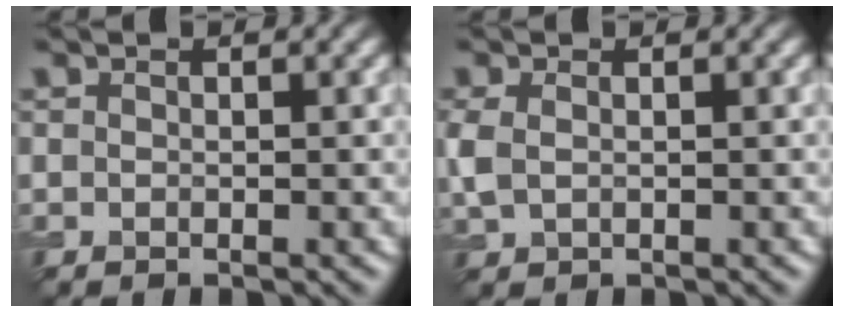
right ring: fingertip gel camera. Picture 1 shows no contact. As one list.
[{"total": 2.0, "force": [0.1, 1.5, 1.3], "torque": [-0.037, 0.000, 0.002]}]